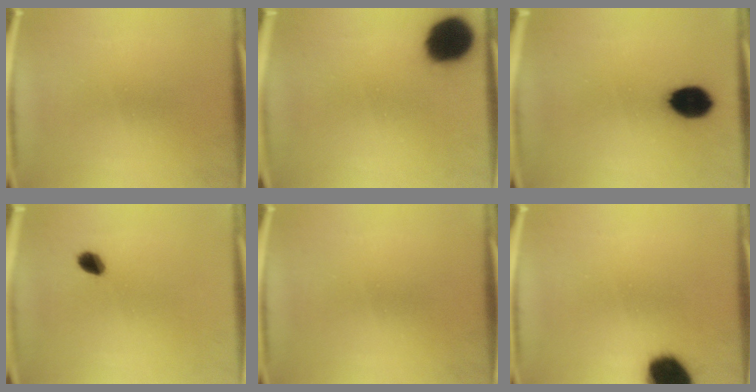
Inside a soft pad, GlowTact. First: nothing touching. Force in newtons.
{"total": 15.2}
{"total": 9.4}
{"total": 2.9}
{"total": 0.0}
{"total": 14.9}